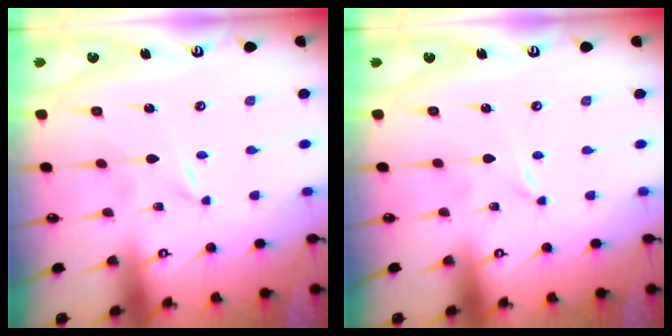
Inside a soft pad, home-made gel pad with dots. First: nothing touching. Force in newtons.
{"total": 0.0}